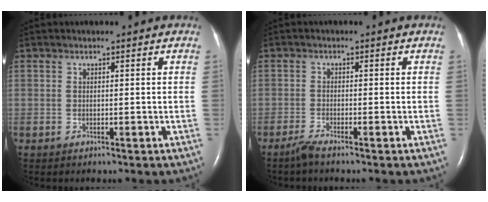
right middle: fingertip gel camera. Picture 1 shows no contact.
{"total": 1.9, "force": [-1.7, -0.2, 1.0], "torque": [-0.035, -0.007, -0.037]}